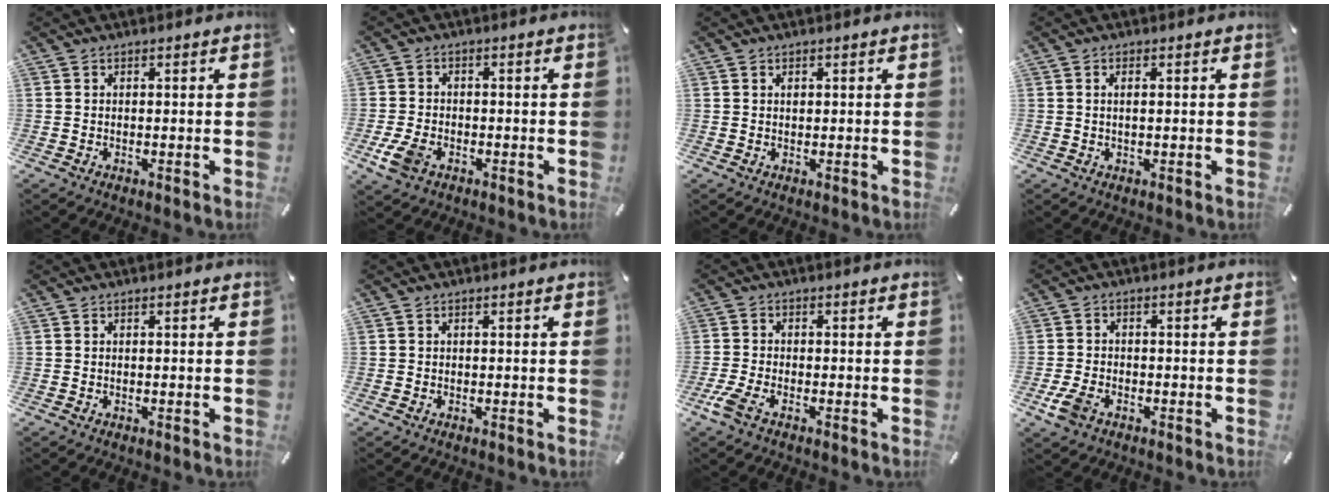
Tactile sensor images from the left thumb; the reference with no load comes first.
{"total": 5.3, "force": [-2.2, 3.5, 3.3], "torque": [-0.086, 0.001, -0.045]}
{"total": 0.7, "force": [0.2, 0.5, 0.4], "torque": [-0.009, -0.001, 0.005]}
{"total": 1.5, "force": [0.2, 0.4, 1.4], "torque": [-0.027, -0.001, 0.002]}
{"total": 0.0}
{"total": 0.0}
{"total": 3.8, "force": [-2.1, 1.4, 2.9], "torque": [-0.073, -0.004, -0.042]}
{"total": 4.8, "force": [-2.3, 2.9, 3.0], "torque": [-0.081, 0.001, -0.047]}